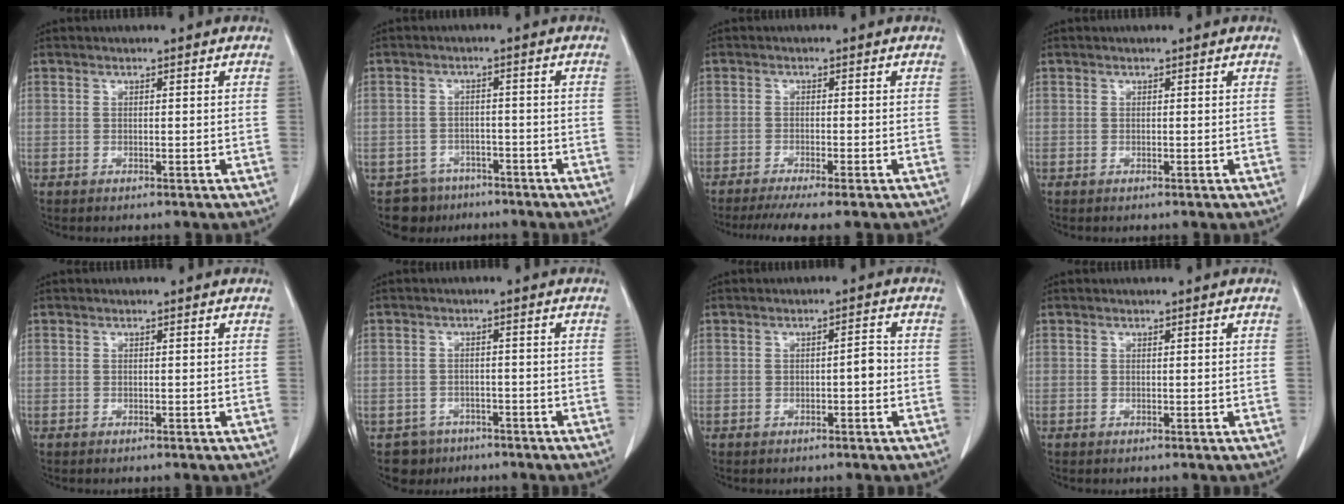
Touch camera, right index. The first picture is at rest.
{"total": 5.2, "force": [-3.6, 3.6, -0.5], "torque": [0.016, 0.013, -0.052]}
{"total": 6.3, "force": [-5.1, -0.3, 3.8], "torque": [-0.053, -0.014, -0.081]}
{"total": 0.0}
{"total": 0.0}
{"total": 4.0, "force": [-2.5, 3.1, -0.5], "torque": [0.012, 0.010, -0.037]}
{"total": 2.2, "force": [-0.4, 0.6, 2.1], "torque": [-0.026, 0.005, -0.007]}
{"total": 0.0}